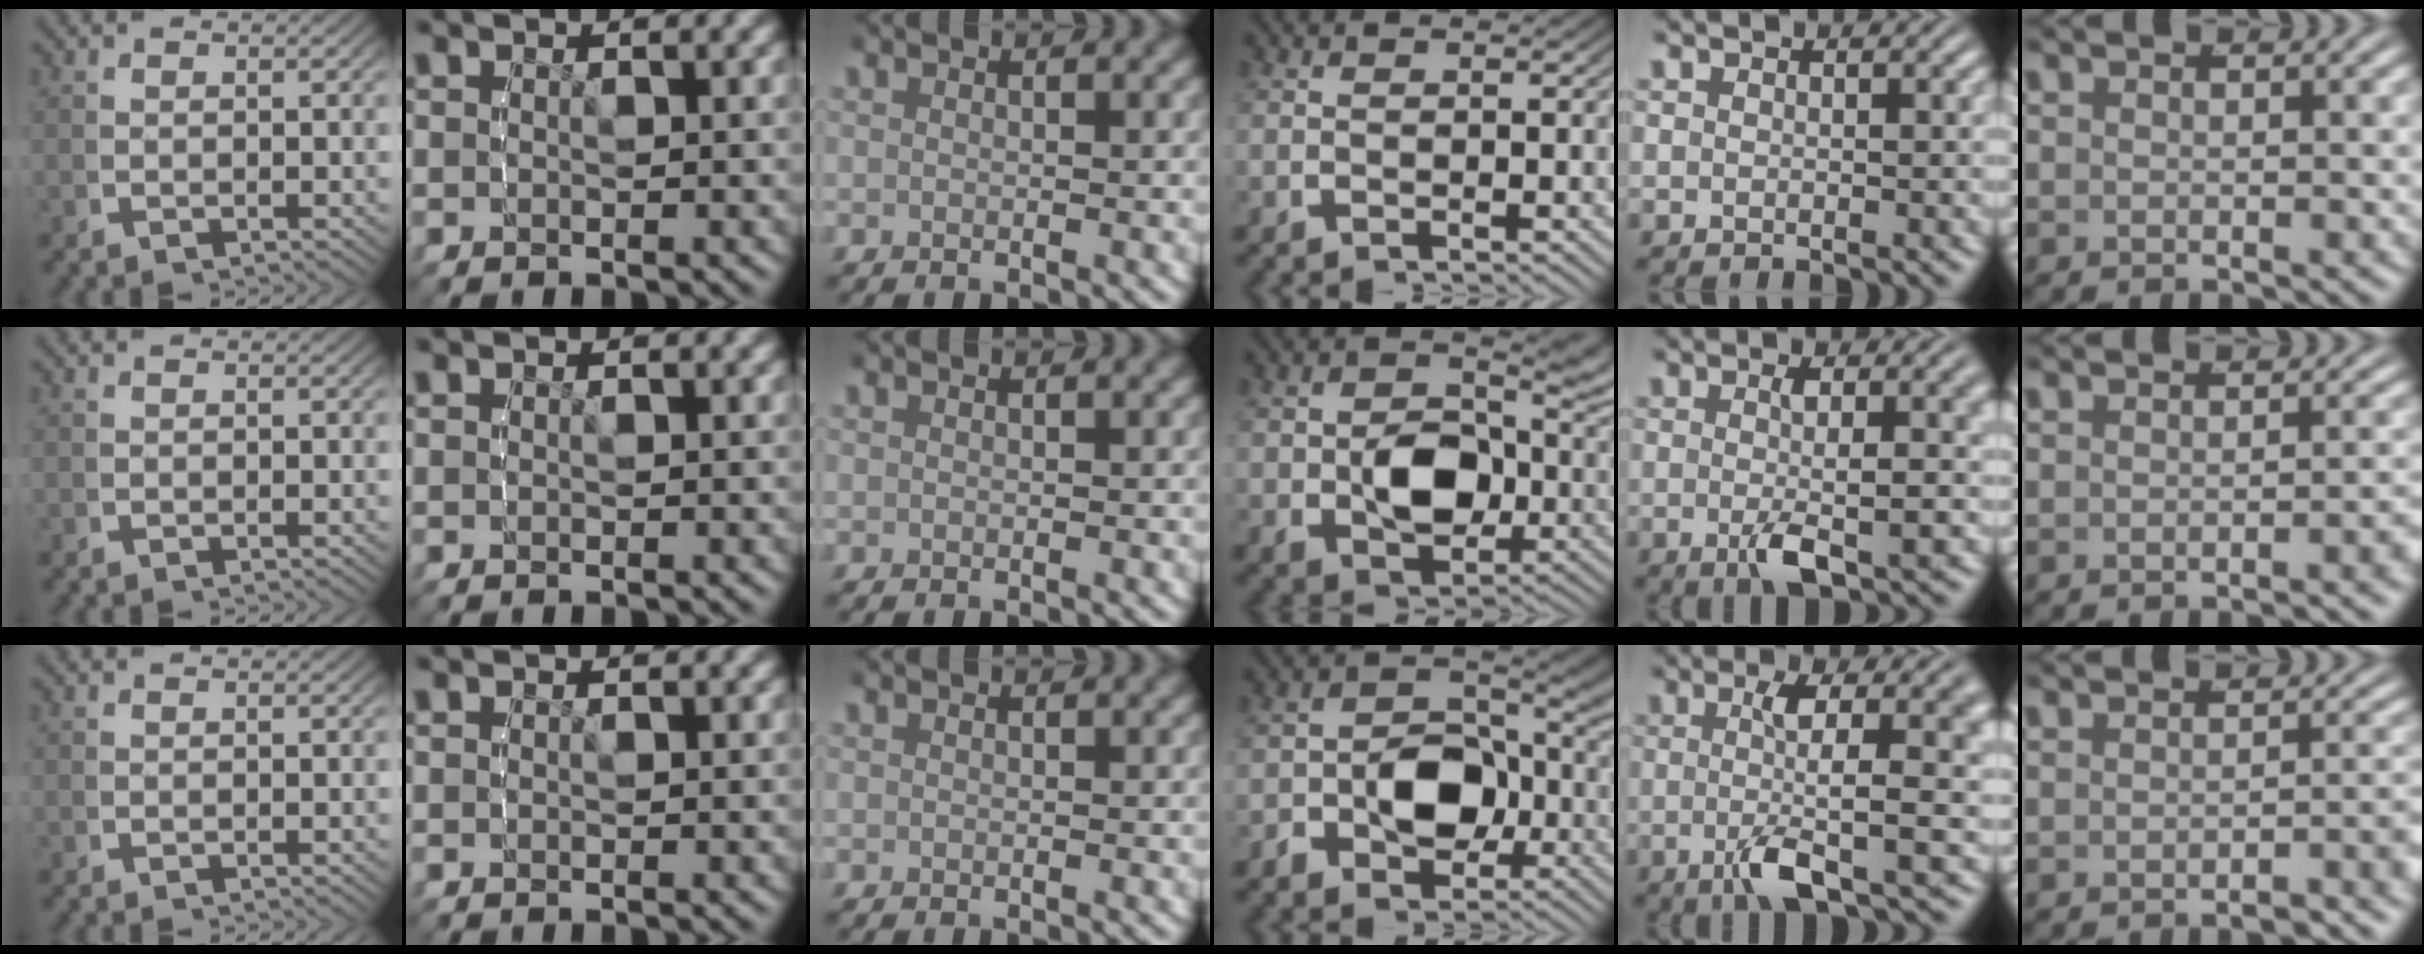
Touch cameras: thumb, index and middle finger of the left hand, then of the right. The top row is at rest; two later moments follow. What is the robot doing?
{"motion": "lift_and_place", "object": "stress ball aka squeeze ball"}